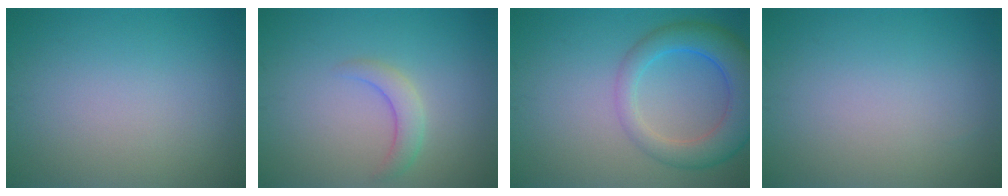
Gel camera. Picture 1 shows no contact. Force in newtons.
{"total": 2.1, "press": 2.1, "slide": 0.3}
{"total": 6.0, "press": 6.0, "slide": 0.5}
{"total": 0.0}